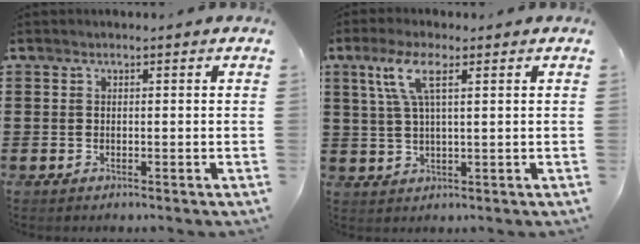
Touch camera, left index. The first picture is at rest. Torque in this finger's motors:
{"motor_torque": [1.13, 1.01, 0.52, 0.09]}